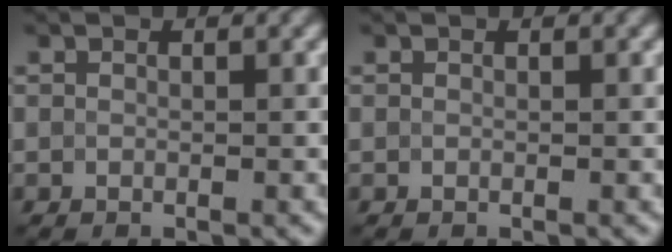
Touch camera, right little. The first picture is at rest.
{"total": 0.0}